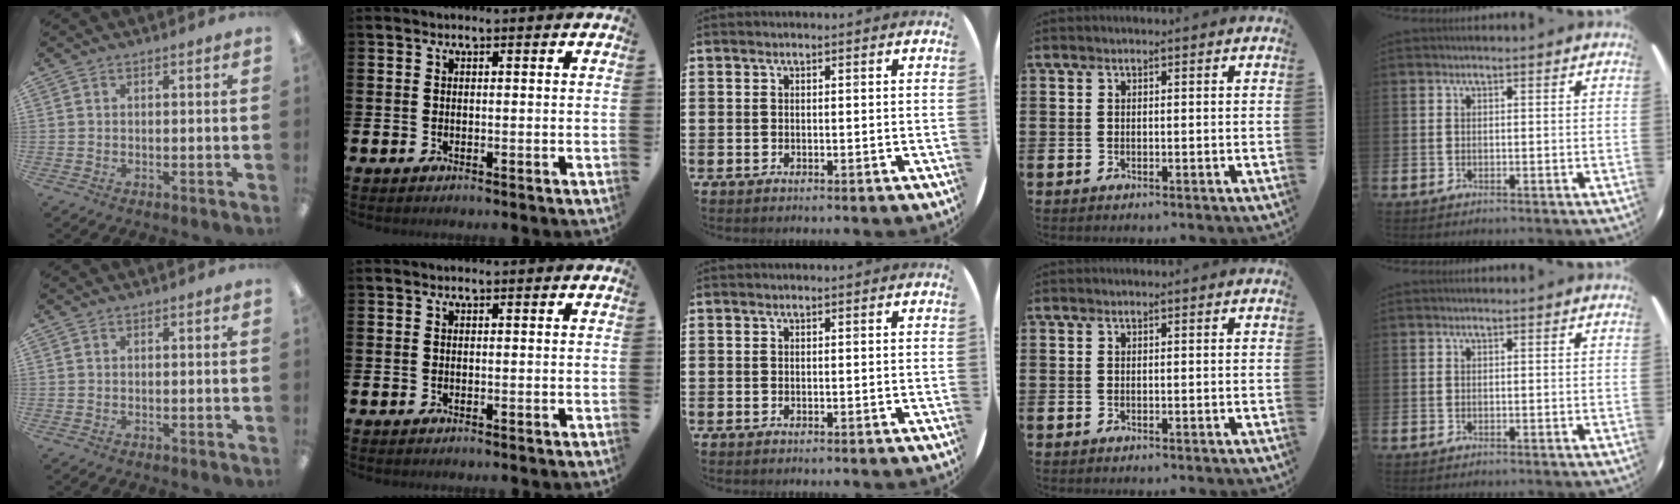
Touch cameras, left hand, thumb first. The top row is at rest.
{}